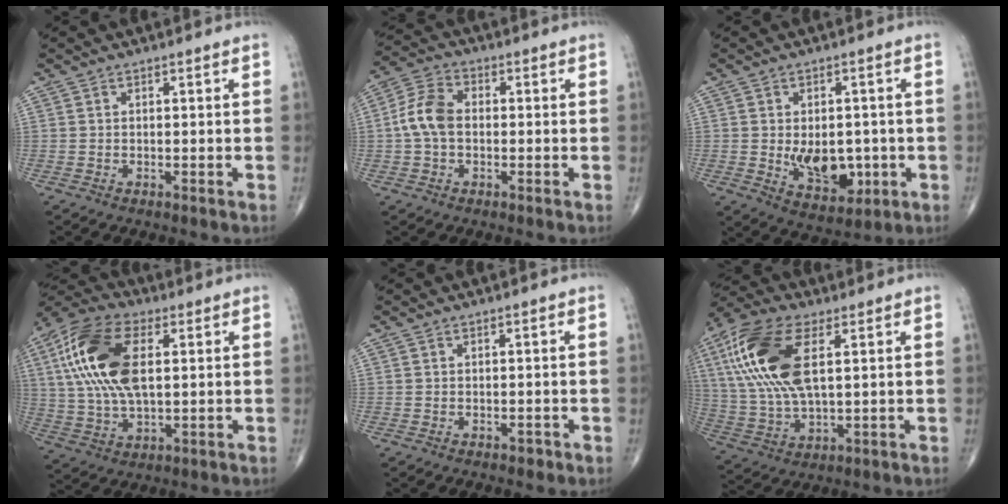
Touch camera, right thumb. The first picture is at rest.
{"total": 7.6, "force": [-0.3, 5.1, 5.7], "torque": [-0.114, 0.023, -0.015]}
{"total": 9.9, "force": [-1.2, 6.4, 7.4], "torque": [-0.073, -0.006, 0.000]}
{"total": 18.3, "force": [4.2, 9.2, 15.3], "torque": [-0.318, 0.009, 0.073]}
{"total": 0.8, "force": [-0.4, 0.4, 0.4], "torque": [-0.003, 0.000, -0.006]}
{"total": 19.3, "force": [5.5, 8.8, 16.2], "torque": [-0.352, 0.000, 0.102]}